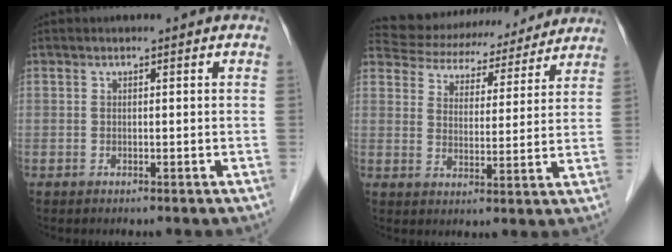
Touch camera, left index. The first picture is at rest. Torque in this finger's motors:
{"motor_torque": [-0.17, -0.90, 0.28, 0.00]}